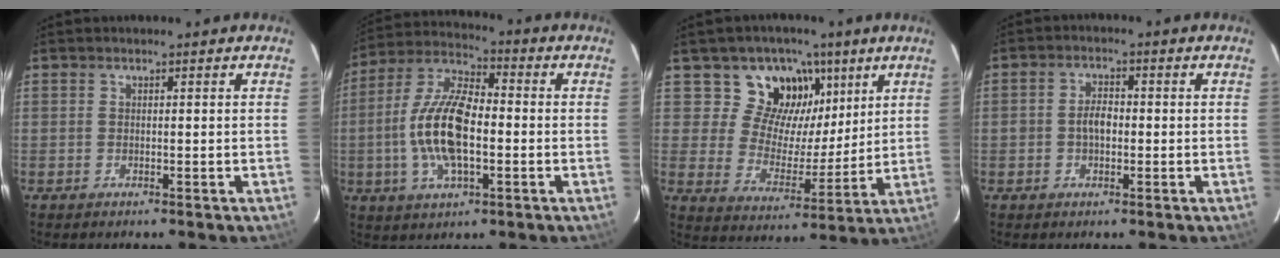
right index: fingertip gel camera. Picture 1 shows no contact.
{"total": 14.7, "force": [-2.2, 6.0, 13.2], "torque": [-0.272, 0.006, -0.046]}
{"total": 13.0, "force": [7.3, 9.8, 4.5], "torque": [-0.074, -0.012, 0.125]}
{"total": 3.4, "force": [-0.6, 2.2, 2.6], "torque": [-0.047, 0.008, -0.009]}